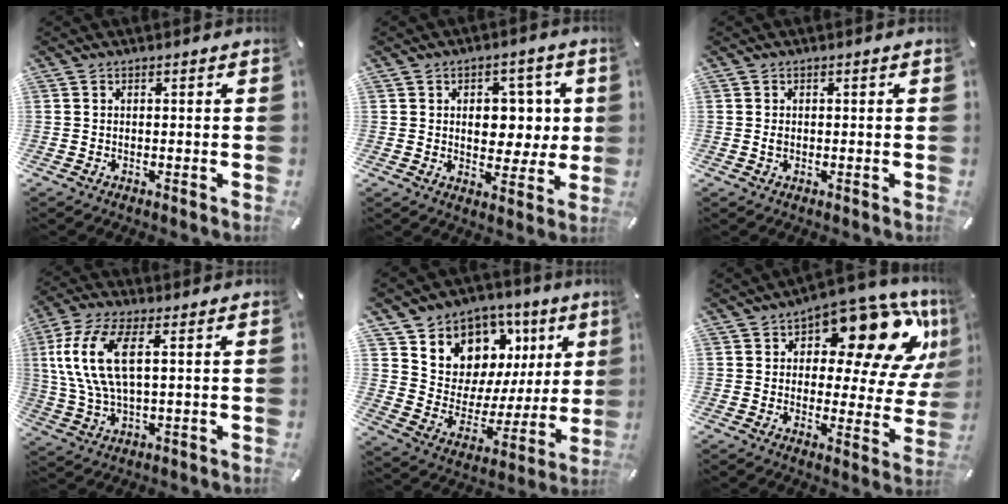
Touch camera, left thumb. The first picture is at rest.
{"total": 8.5, "force": [1.4, 6.4, 5.4], "torque": [-0.064, -0.003, 0.017]}
{"total": 0.8, "force": [0.0, 0.7, 0.5], "torque": [-0.012, 0.001, -0.001]}
{"total": 13.0, "force": [3.7, 5.6, 11.2], "torque": [-0.254, -0.005, 0.063]}
{"total": 9.3, "force": [5.3, 7.6, 0.4], "torque": [-0.006, -0.078, 0.100]}
{"total": 18.3, "force": [10.9, 8.5, 12.0], "torque": [-0.157, -0.076, 0.178]}